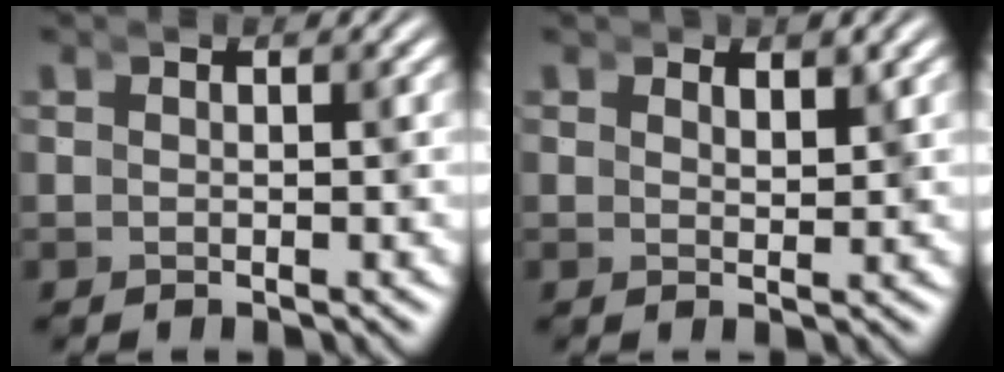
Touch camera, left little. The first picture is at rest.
{"total": 0.0}